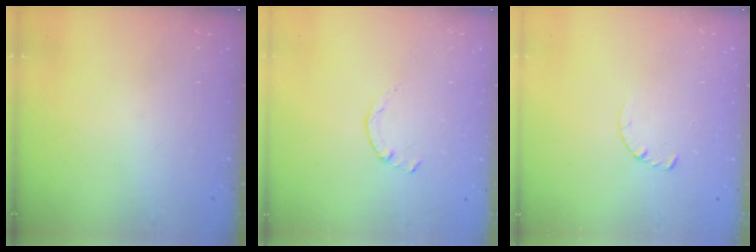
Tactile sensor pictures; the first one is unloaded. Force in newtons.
{"total": 0.8, "press": 0.7, "slide": 0.2}
{"total": 2.8, "press": 2.8, "slide": 0.4}